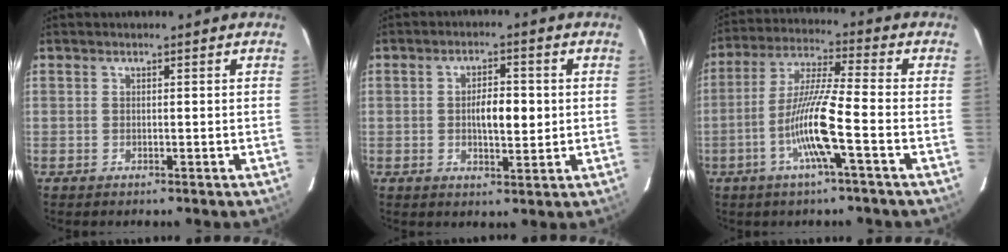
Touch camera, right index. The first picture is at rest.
{"total": 5.5, "force": [0.1, 2.0, 5.1], "torque": [-0.086, 0.004, 0.003]}
{"total": 10.7, "force": [-3.7, -0.4, 10.0], "torque": [-0.199, 0.001, -0.073]}